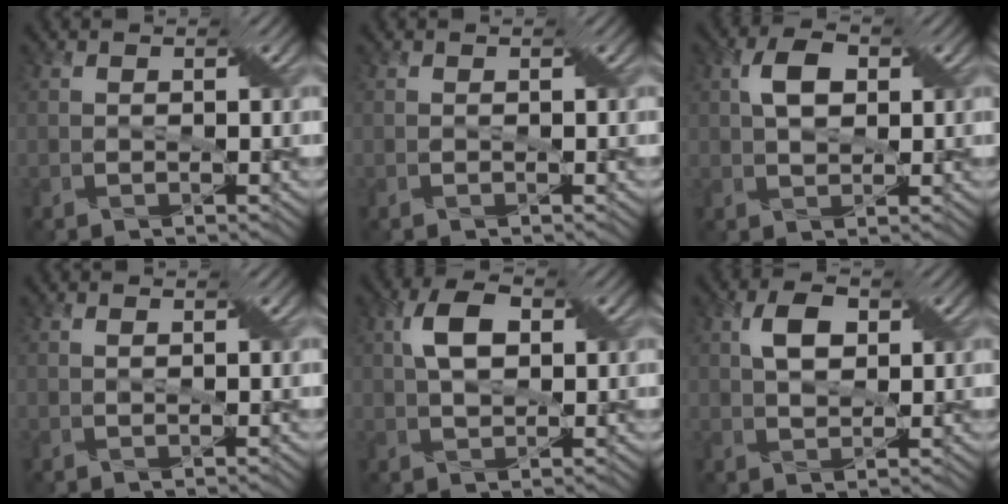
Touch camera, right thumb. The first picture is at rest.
{"total": 0.0}
{"total": 4.3, "force": [1.3, 2.5, 3.3], "torque": [-0.062, 0.009, 0.021]}
{"total": 0.7, "force": [0.4, -0.2, 0.6], "torque": [-0.010, 0.004, 0.007]}
{"total": 5.6, "force": [1.5, 3.0, 4.5], "torque": [-0.088, 0.013, 0.022]}
{"total": 4.1, "force": [1.6, 2.2, 3.0], "torque": [-0.058, 0.008, 0.026]}